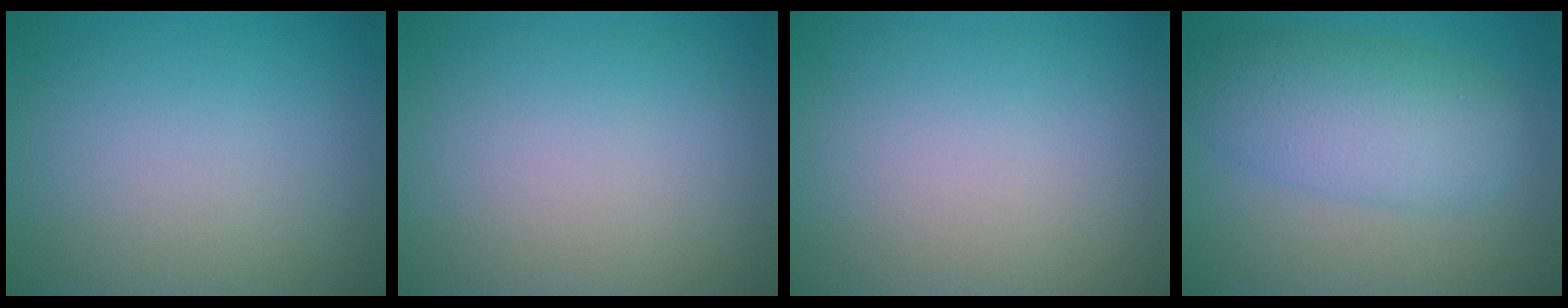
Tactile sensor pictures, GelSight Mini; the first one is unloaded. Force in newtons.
{"total": 0.0}
{"total": 0.0}
{"total": 6.0, "press": 6.0, "slide": 0.2}